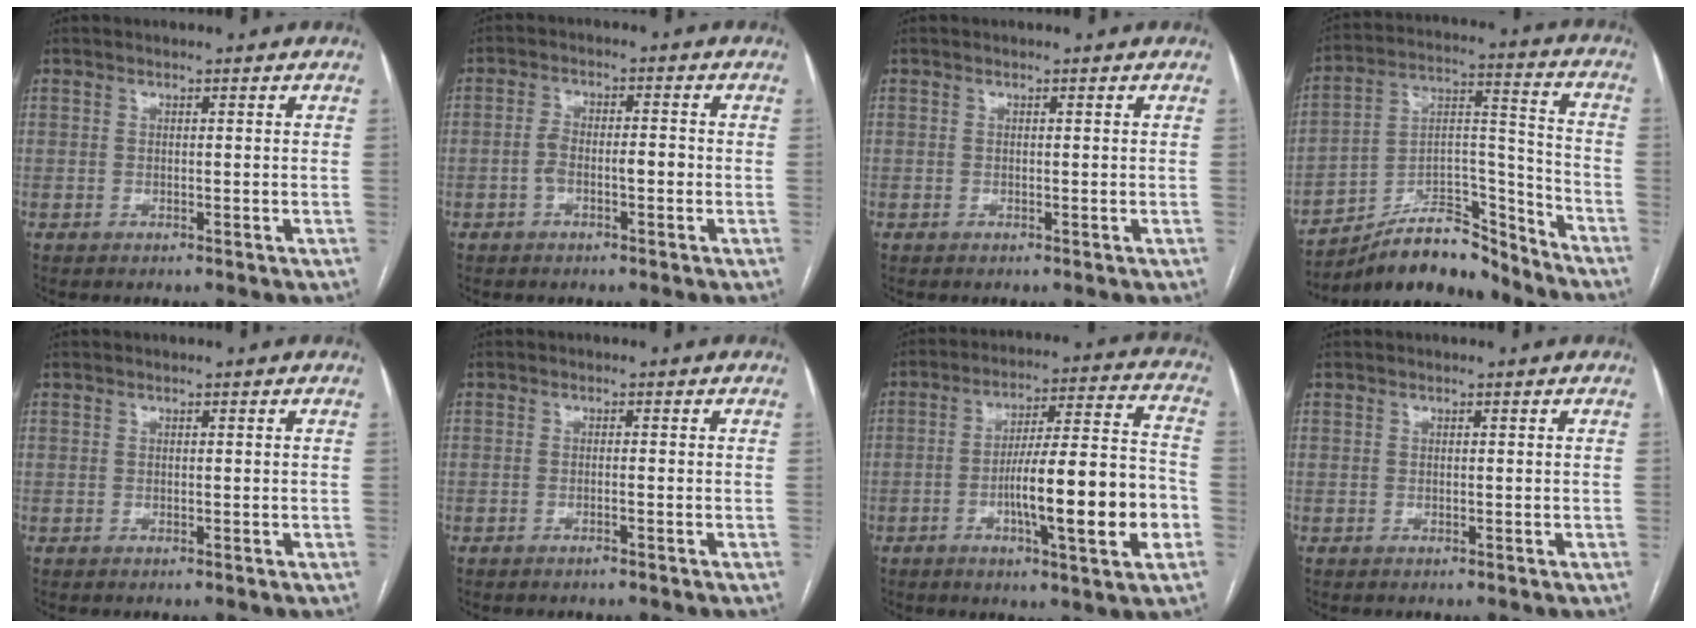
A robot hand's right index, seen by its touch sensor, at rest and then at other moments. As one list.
[{"total": 4.1, "force": [-1.2, 1.5, 3.6], "torque": [-0.068, 0.020, -0.017]}, {"total": 0.0}, {"total": 16.5, "force": [-14.5, 4.8, 6.1], "torque": [-0.097, 0.046, -0.244]}, {"total": 0.0}, {"total": 0.9, "force": [-0.6, -0.1, 0.6], "torque": [-0.013, 0.000, -0.010]}, {"total": 16.6, "force": [-4.5, 1.5, 16.0], "torque": [-0.253, 0.009, -0.067]}, {"total": 0.0}]